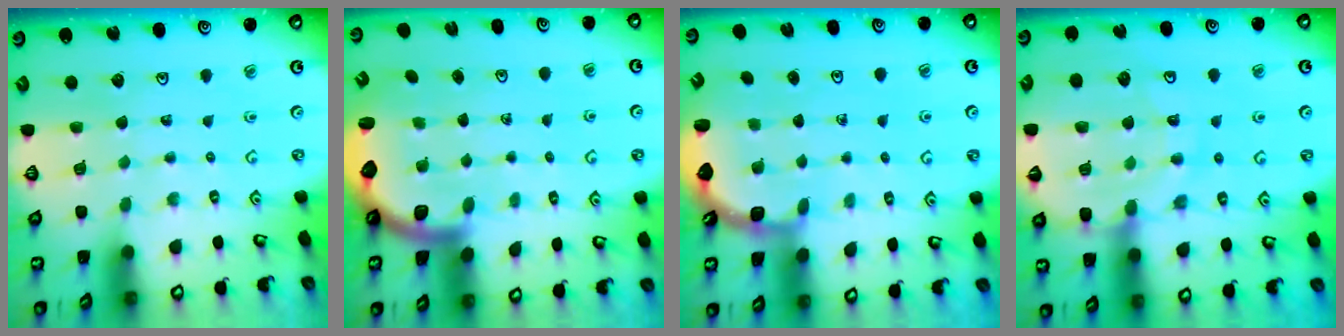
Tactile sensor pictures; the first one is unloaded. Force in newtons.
{"total": 2.9, "press": 2.8, "slide": 0.4}
{"total": 2.2, "press": 1.8, "slide": 1.3}
{"total": 13.0, "press": 12.9, "slide": 1.6}